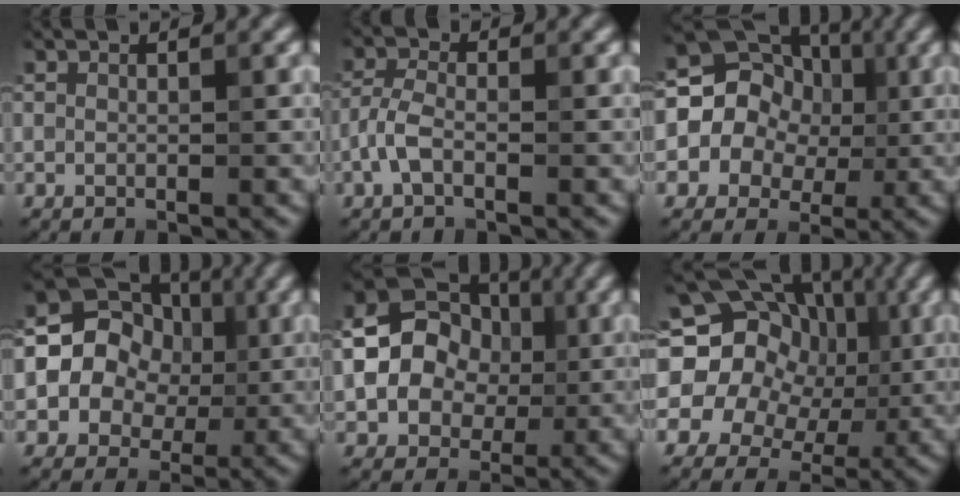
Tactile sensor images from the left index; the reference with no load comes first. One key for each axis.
{"total": 2.4, "fx": -1.0, "fy": 1.0, "fz": 1.9, "tx": -0.042, "ty": 0.006, "tz": -0.028}
{"total": 10.2, "fx": 0.9, "fy": 9.4, "fz": 3.9, "tx": -0.066, "ty": 0.052, "tz": -0.016}
{"total": 9.2, "fx": 0.7, "fy": 8.3, "fz": 3.9, "tx": -0.055, "ty": 0.034, "tz": -0.011}
{"total": 9.1, "fx": 0.2, "fy": 7.8, "fz": 4.7, "tx": -0.072, "ty": 0.022, "tz": -0.019}
{"total": 19.3, "fx": 3.7, "fy": 16.7, "fz": 8.9, "tx": -0.152, "ty": 0.033, "tz": 0.016}